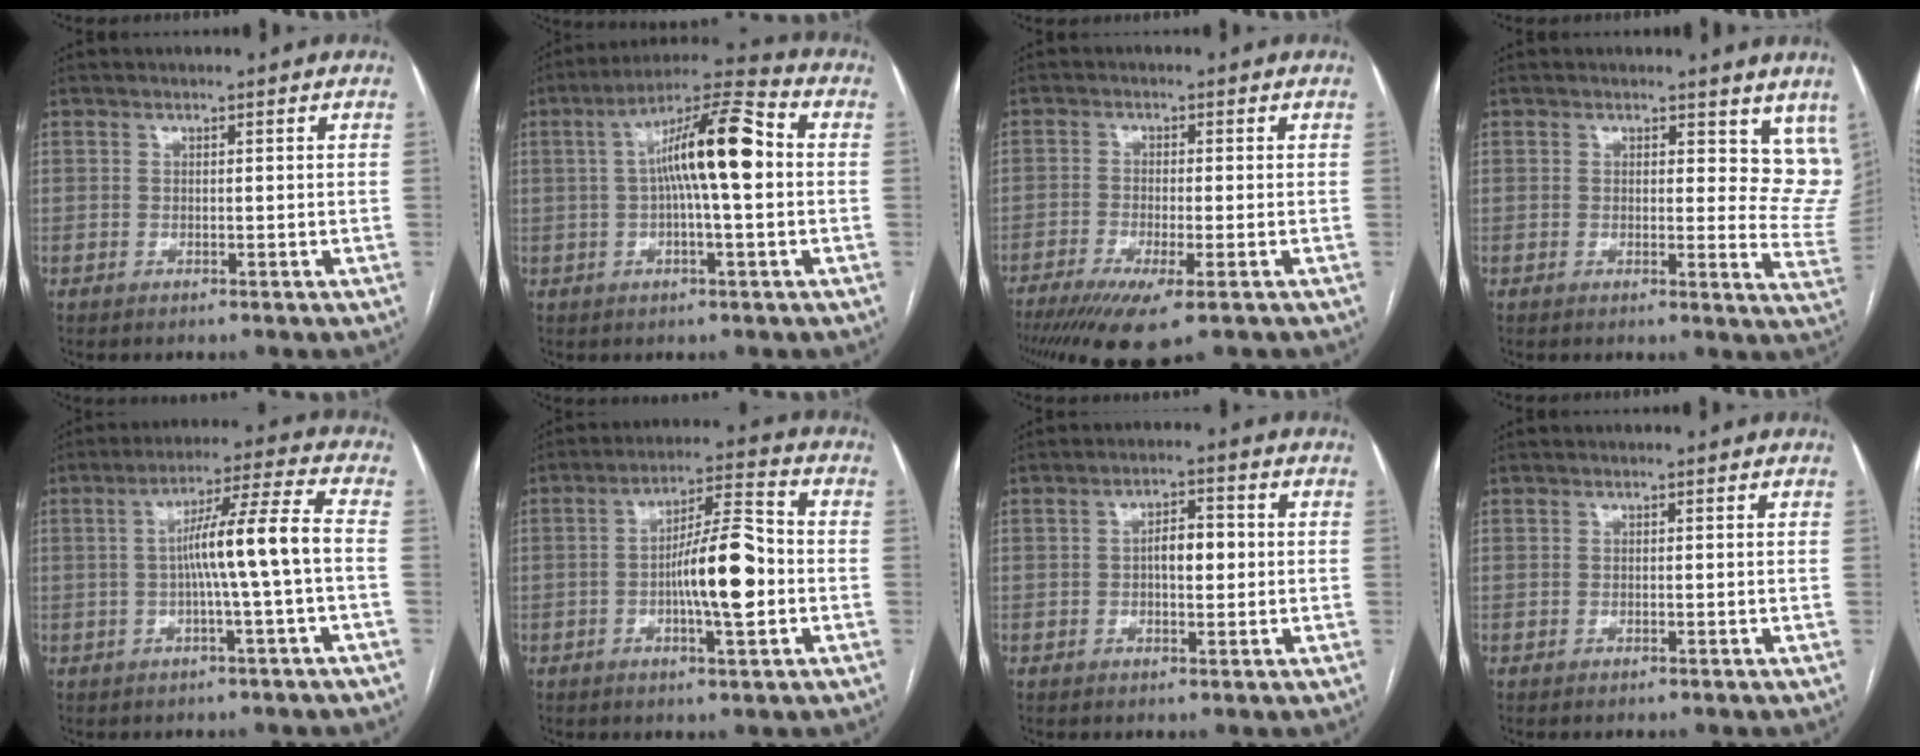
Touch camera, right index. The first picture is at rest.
{"total": 12.8, "force": [1.0, 1.8, 12.6], "torque": [-0.218, 0.031, 0.009]}
{"total": 9.0, "force": [-5.6, 1.3, 7.0], "torque": [-0.115, -0.023, -0.091]}
{"total": 8.9, "force": [7.2, 4.1, 3.3], "torque": [0.000, -0.035, 0.057]}
{"total": 9.7, "force": [-0.9, -1.0, 9.6], "torque": [-0.161, 0.021, -0.014]}
{"total": 11.1, "force": [-1.7, 1.9, 10.8], "torque": [-0.182, 0.014, -0.030]}
{"total": 4.5, "force": [0.1, 1.9, 4.1], "torque": [-0.068, 0.010, 0.002]}
{"total": 0.0}